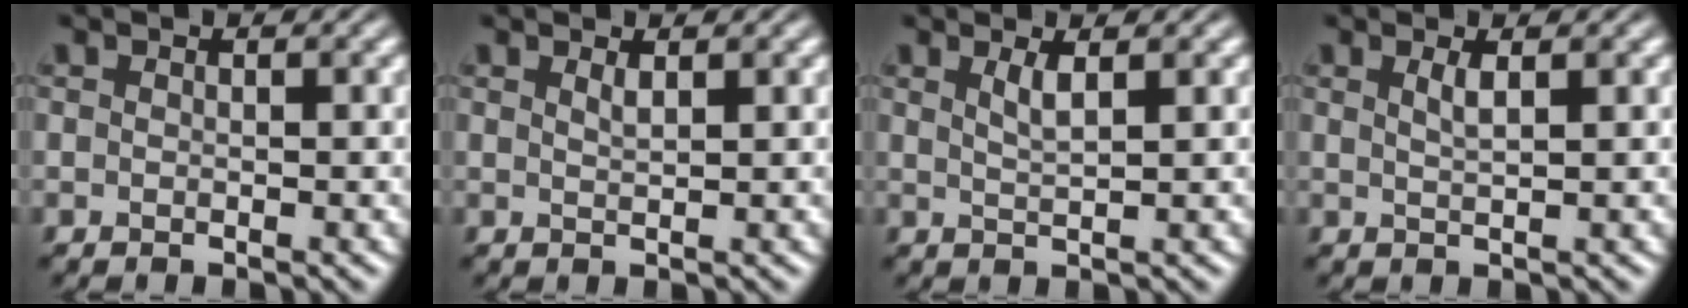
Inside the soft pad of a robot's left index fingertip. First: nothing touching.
{"total": 0.9, "force": [0.7, 0.2, 0.6], "torque": [-0.007, 0.000, 0.012]}
{"total": 1.8, "force": [0.9, 0.5, 1.4], "torque": [-0.023, 0.000, 0.015]}
{"total": 1.4, "force": [0.7, 0.4, 1.2], "torque": [-0.015, 0.002, 0.010]}